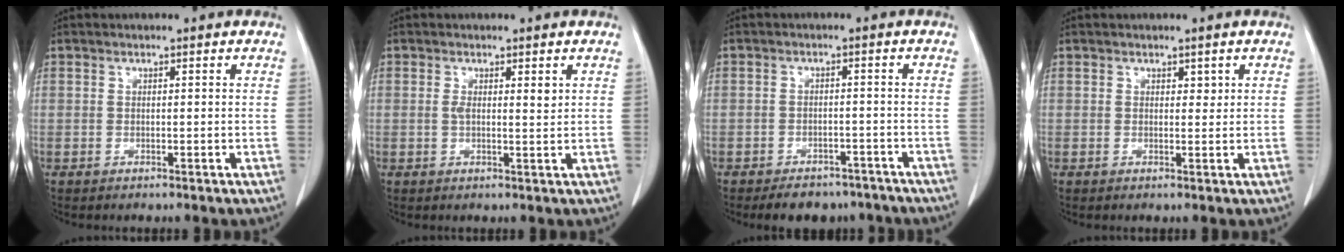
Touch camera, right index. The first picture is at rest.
{"total": 2.5, "force": [0.8, 0.7, 2.2], "torque": [-0.040, -0.001, 0.013]}
{"total": 7.3, "force": [-6.1, 3.7, 1.7], "torque": [-0.005, 0.006, -0.077]}
{"total": 1.0, "force": [0.6, 0.6, 0.5], "torque": [0.000, -0.003, 0.007]}